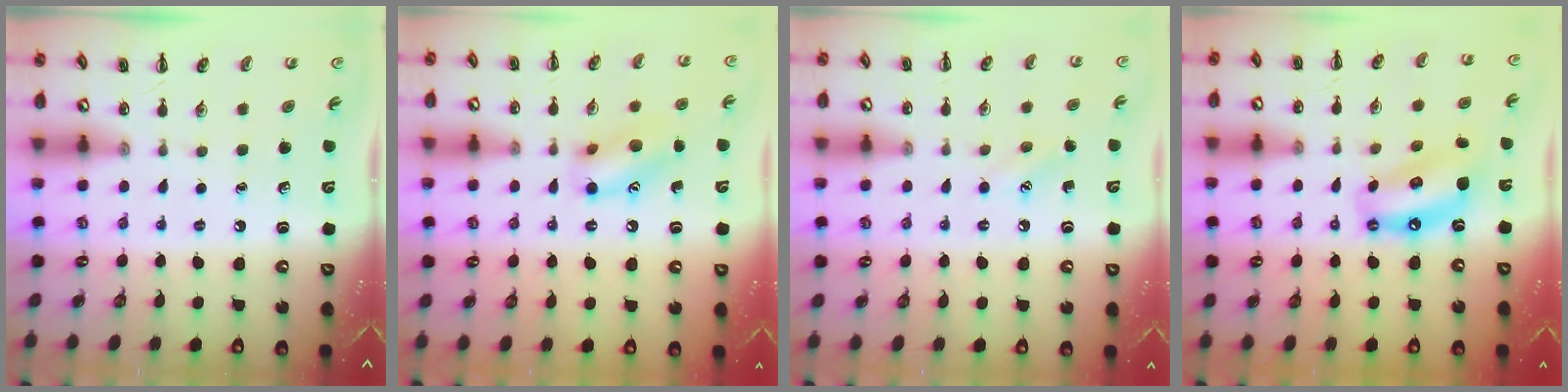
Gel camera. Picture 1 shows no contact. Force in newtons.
{"total": 12.7, "press": 12.6, "slide": 1.4}
{"total": 6.0, "press": 5.8, "slide": 1.7}
{"total": 11.1, "press": 10.7, "slide": 2.9}